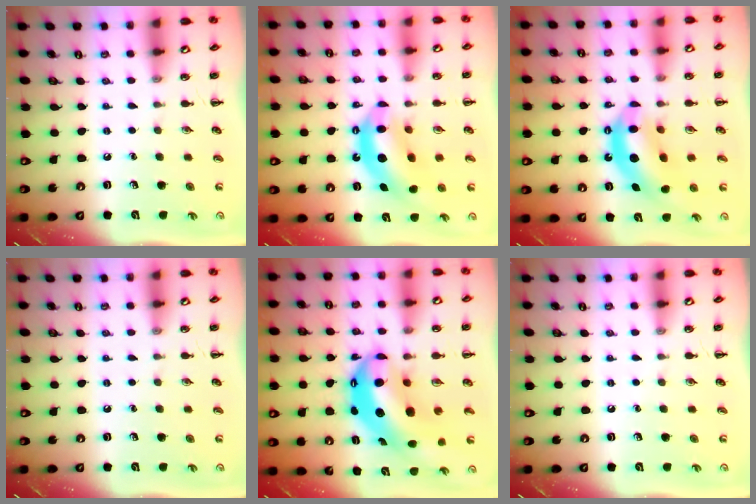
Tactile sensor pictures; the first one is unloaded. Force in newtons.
{"total": 11.4, "press": 10.9, "slide": 3.2}
{"total": 11.4, "press": 10.9, "slide": 3.2}
{"total": 0.0}
{"total": 13.6, "press": 13.3, "slide": 2.8}
{"total": 0.0}